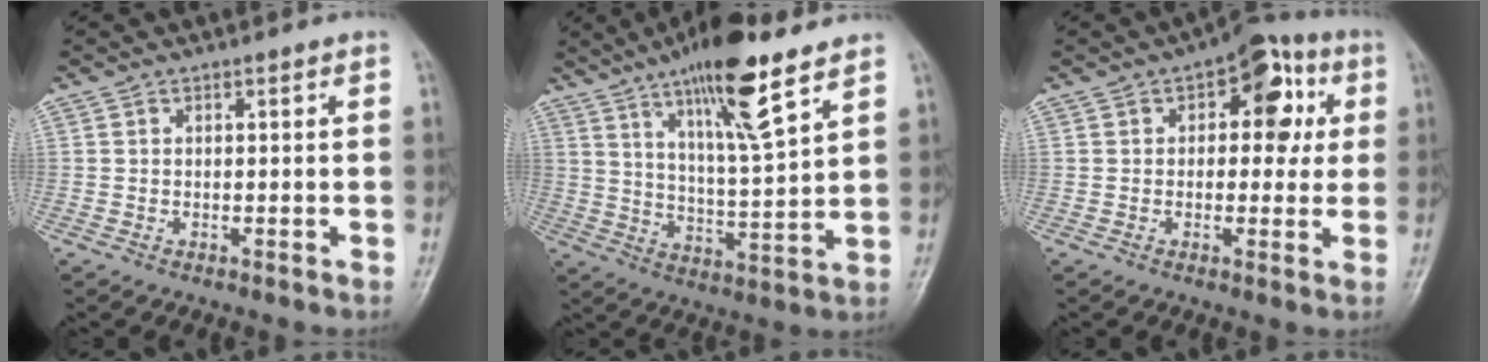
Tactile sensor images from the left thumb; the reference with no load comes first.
{"total": 16.5, "force": [10.7, 2.6, 12.2], "torque": [-0.200, -0.058, 0.189]}
{"total": 10.9, "force": [2.8, 6.3, 8.5], "torque": [-0.057, 0.015, 0.026]}